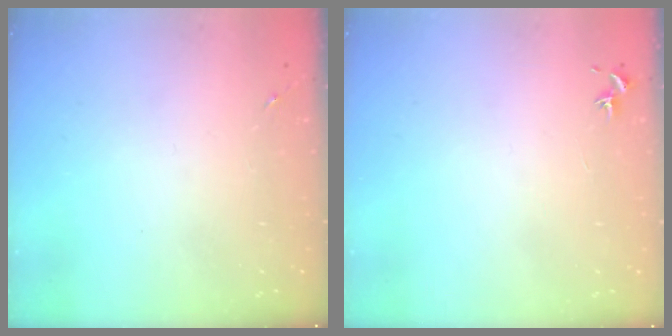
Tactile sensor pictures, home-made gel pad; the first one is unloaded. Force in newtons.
{"total": 0.7, "press": 0.7, "slide": 0.3}